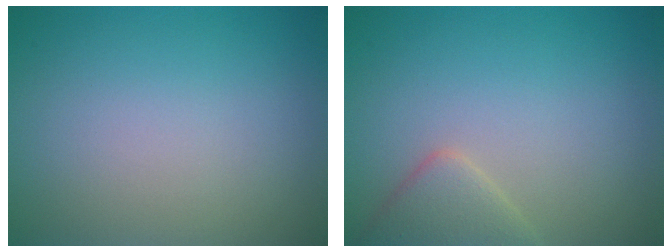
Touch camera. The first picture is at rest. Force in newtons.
{"total": 2.6, "press": 2.6, "slide": 0.2}